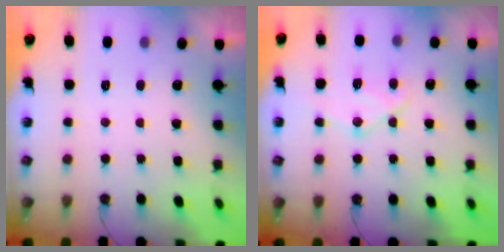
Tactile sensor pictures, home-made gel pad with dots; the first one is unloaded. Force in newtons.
{"total": 12.8, "press": 12.8, "slide": 1.4}